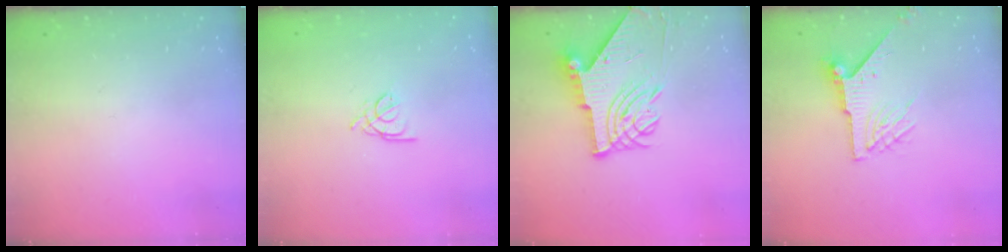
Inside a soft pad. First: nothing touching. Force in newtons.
{"total": 2.2, "press": 2.2, "slide": 0.5}
{"total": 8.8, "press": 8.7, "slide": 1.1}
{"total": 8.1, "press": 8.1, "slide": 0.5}